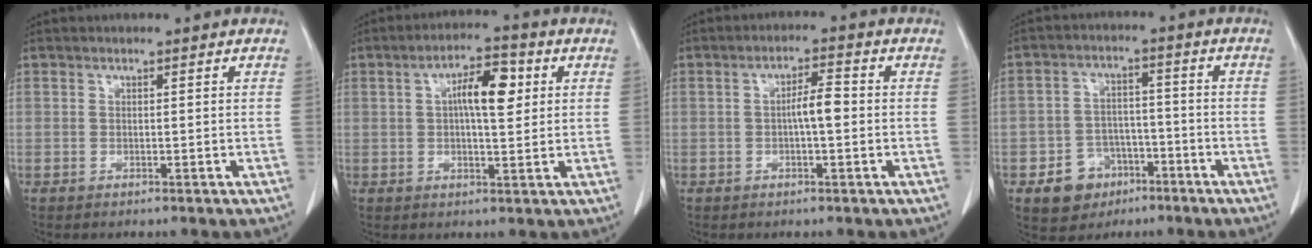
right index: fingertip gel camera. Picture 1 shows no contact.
{"total": 7.3, "force": [1.7, 2.3, 6.8], "torque": [-0.115, 0.015, 0.025]}
{"total": 3.8, "force": [-0.3, 0.7, 3.8], "torque": [-0.065, 0.009, -0.006]}
{"total": 7.3, "force": [-3.9, 5.8, 2.3], "torque": [-0.042, 0.013, -0.053]}